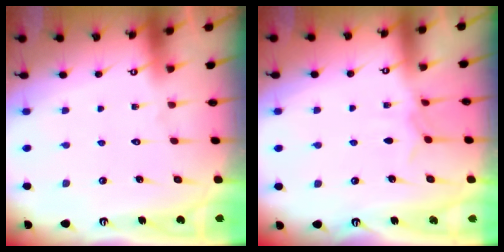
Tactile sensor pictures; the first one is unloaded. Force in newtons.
{"total": 5.2, "press": 5.1, "slide": 0.6}